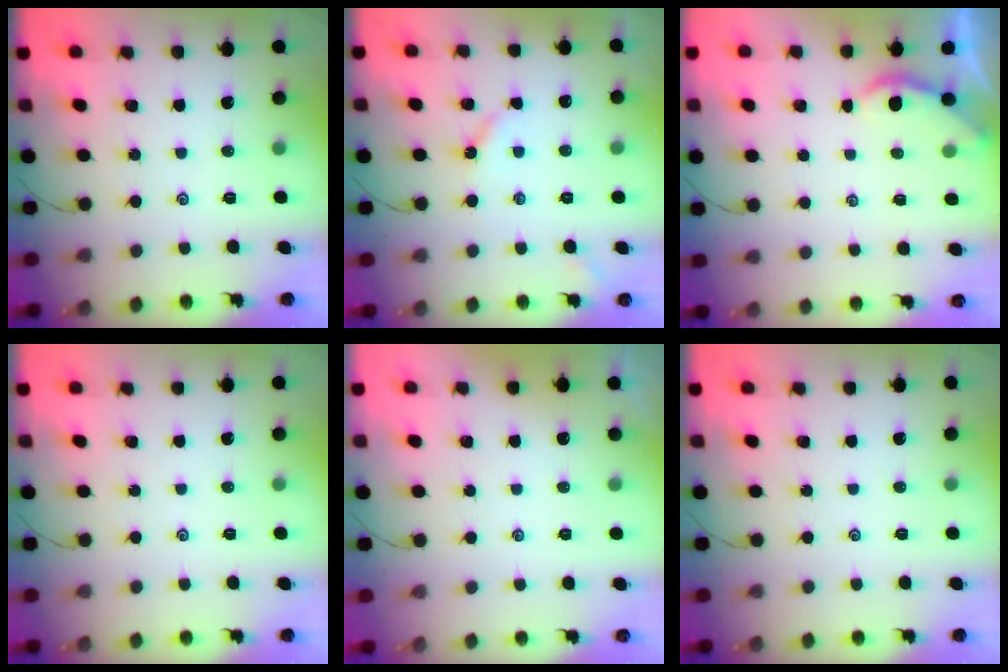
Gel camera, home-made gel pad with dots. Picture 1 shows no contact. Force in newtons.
{"total": 3.5, "press": 3.5, "slide": 0.5}
{"total": 1.9, "press": 1.9, "slide": 0.4}
{"total": 0.0}
{"total": 1.2, "press": 1.2, "slide": 0.3}
{"total": 0.0}